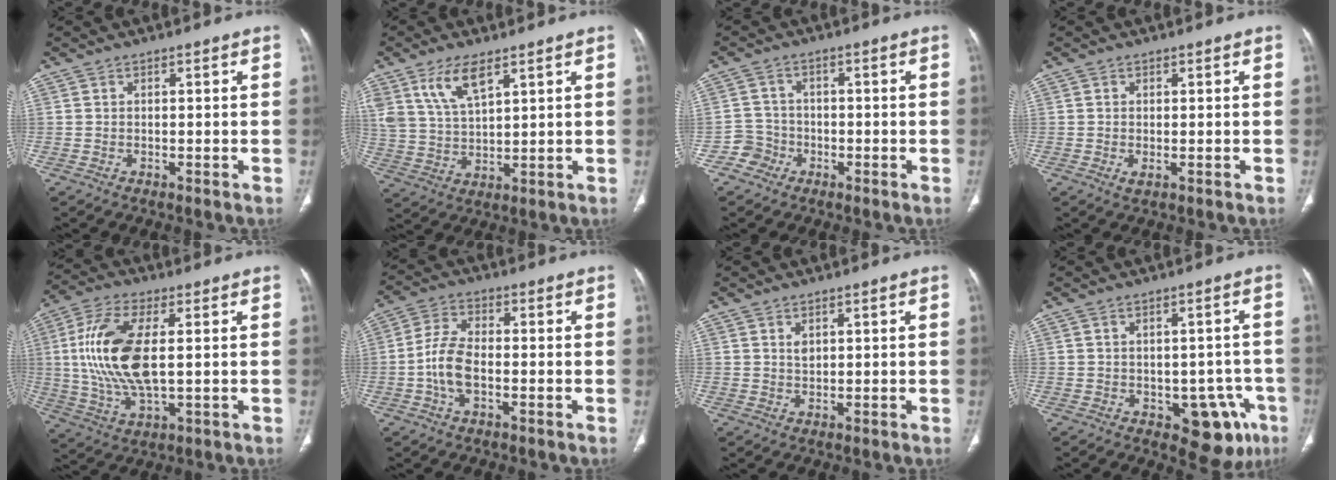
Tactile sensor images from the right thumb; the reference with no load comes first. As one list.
[{"total": 8.5, "force": [5.0, 3.4, 5.9], "torque": [-0.113, -0.021, 0.108]}, {"total": 3.7, "force": [-1.9, 3.1, -0.4], "torque": [0.027, 0.019, -0.042]}, {"total": 1.3, "force": [-0.5, 0.6, 1.1], "torque": [-0.025, -0.004, -0.006]}, {"total": 15.9, "force": [1.6, 6.9, 14.2], "torque": [-0.303, -0.003, 0.034]}, {"total": 7.6, "force": [-1.7, 3.9, 6.3], "torque": [-0.136, 0.018, -0.036]}, {"total": 1.6, "force": [0.7, 1.0, 1.0], "torque": [-0.012, -0.005, 0.016]}, {"total": 10.5, "force": [-4.6, 6.1, 7.2], "torque": [-0.044, 0.020, -0.049]}]